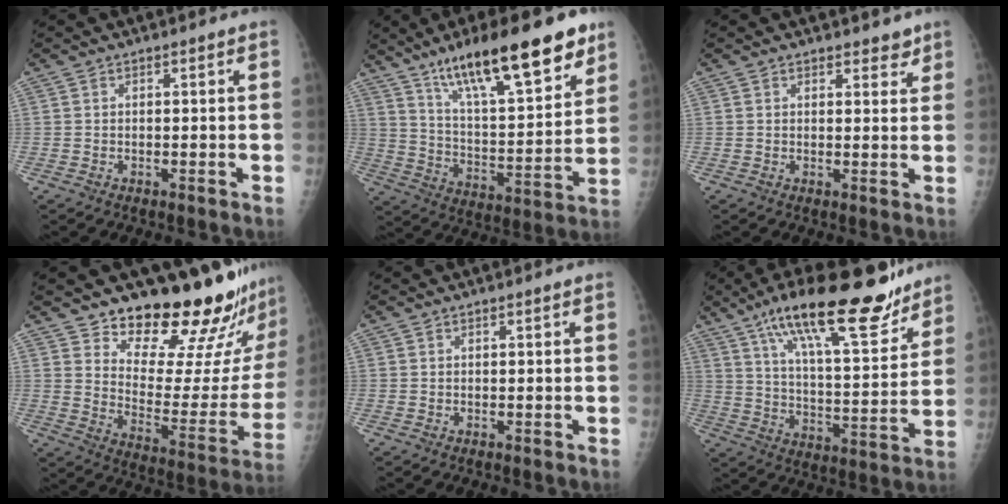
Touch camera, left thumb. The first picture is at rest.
{"total": 23.2, "force": [14.9, 6.1, 16.7], "torque": [-0.240, -0.056, 0.246]}
{"total": 2.8, "force": [2.3, 1.4, 0.9], "torque": [0.012, -0.013, 0.027]}
{"total": 22.0, "force": [19.2, 5.1, 9.4], "torque": [-0.089, -0.176, 0.260]}
{"total": 0.0}
{"total": 22.9, "force": [16.1, 6.0, 15.1], "torque": [-0.215, -0.062, 0.261]}